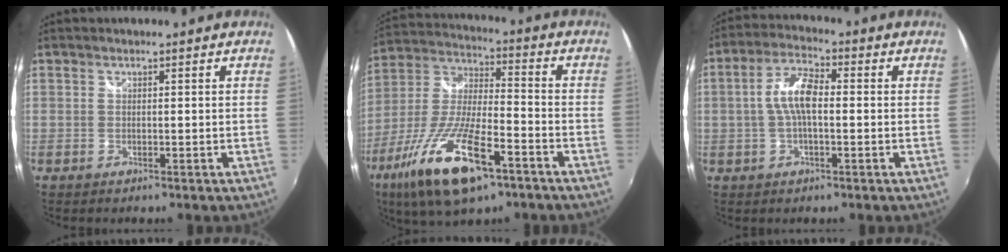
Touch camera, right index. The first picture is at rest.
{"total": 21.5, "force": [-11.6, 7.0, 16.8], "torque": [-0.341, -0.045, -0.213]}
{"total": 7.5, "force": [-0.2, 2.9, 6.8], "torque": [-0.138, 0.015, -0.007]}